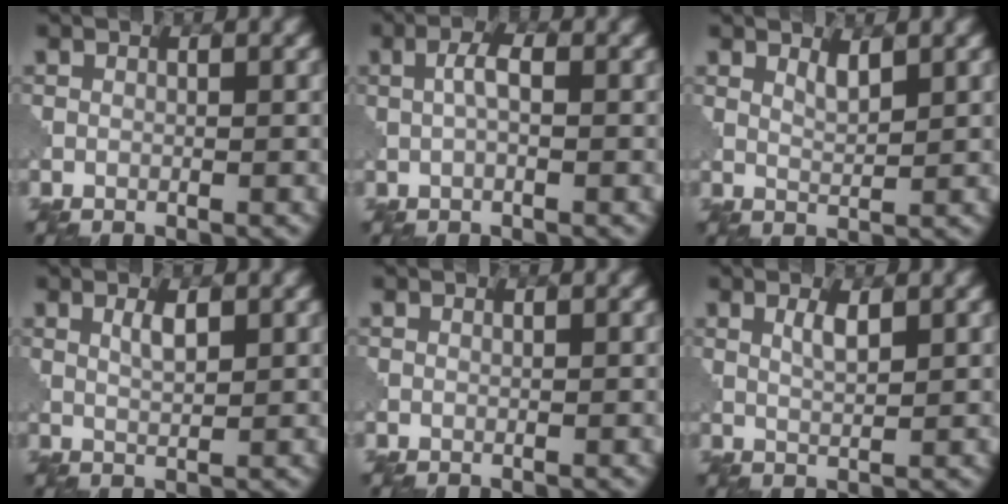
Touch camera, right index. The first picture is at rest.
{"total": 1.9, "force": [0.1, 0.5, 1.9], "torque": [-0.039, 0.007, 0.000]}
{"total": 1.5, "force": [1.1, 0.3, 1.0], "torque": [-0.021, -0.001, 0.019]}
{"total": 1.7, "force": [0.8, 0.4, 1.5], "torque": [-0.031, -0.001, 0.015]}
{"total": 0.0}
{"total": 1.7, "force": [0.9, 0.3, 1.4], "torque": [-0.032, 0.000, 0.015]}